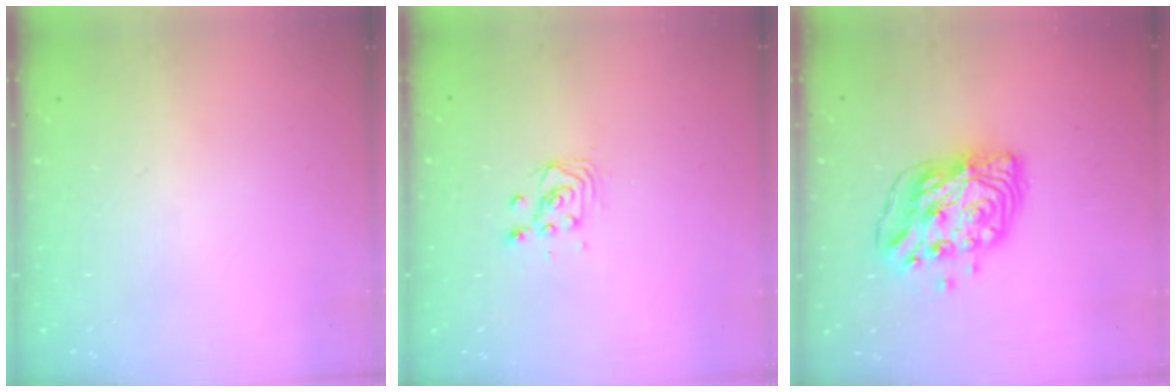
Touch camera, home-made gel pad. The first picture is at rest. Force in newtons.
{"total": 3.4, "press": 3.4, "slide": 0.2}
{"total": 12.2, "press": 12.1, "slide": 1.2}